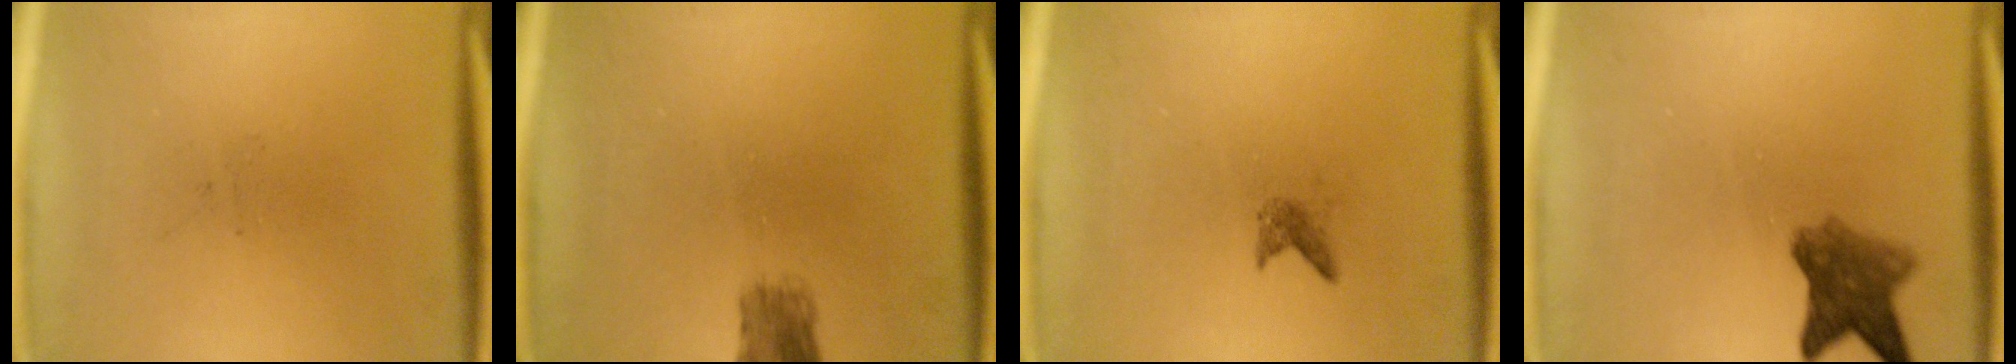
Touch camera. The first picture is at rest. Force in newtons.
{"total": 2.9}
{"total": 0.9}
{"total": 5.6}